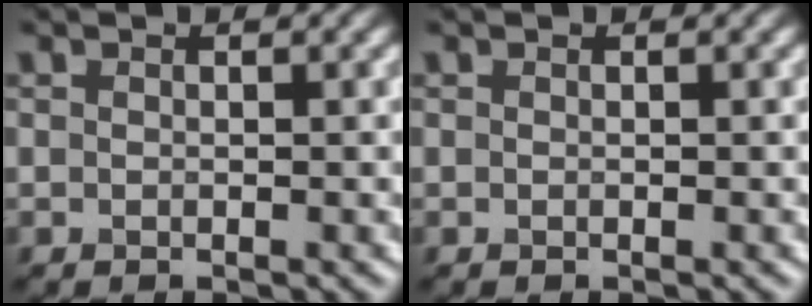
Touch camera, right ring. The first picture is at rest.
{"total": 0.0}